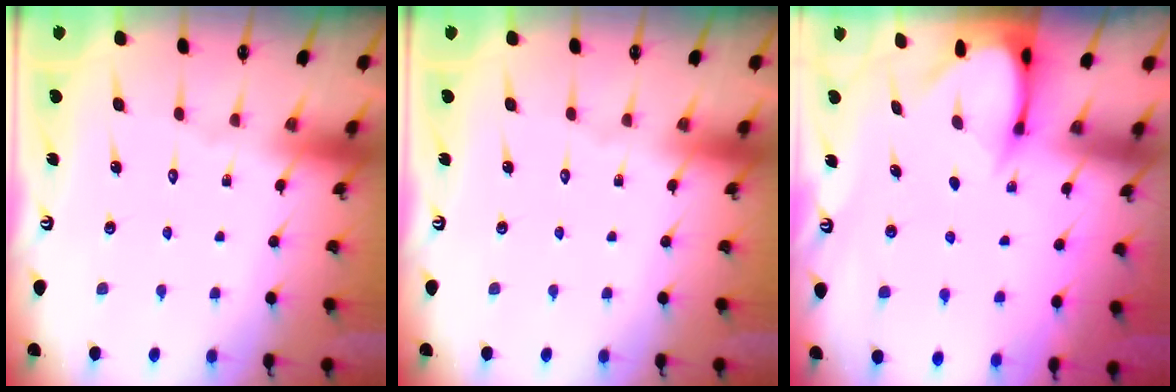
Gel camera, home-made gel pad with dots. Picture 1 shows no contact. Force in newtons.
{"total": 0.0}
{"total": 3.8, "press": 3.7, "slide": 0.3}